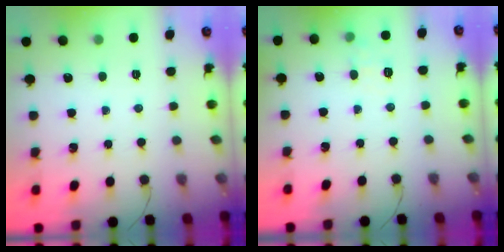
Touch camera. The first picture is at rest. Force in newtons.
{"total": 5.9, "press": 5.6, "slide": 1.6}